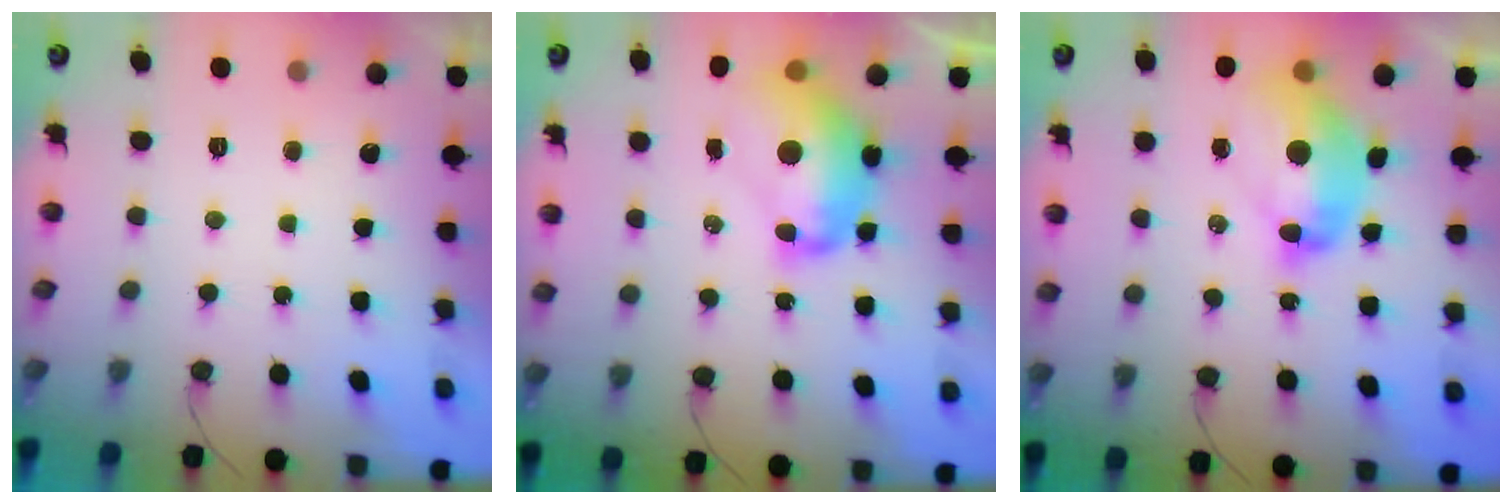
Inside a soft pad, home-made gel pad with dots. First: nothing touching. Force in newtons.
{"total": 14.1, "press": 14.1, "slide": 1.1}
{"total": 13.3, "press": 13.2, "slide": 1.4}